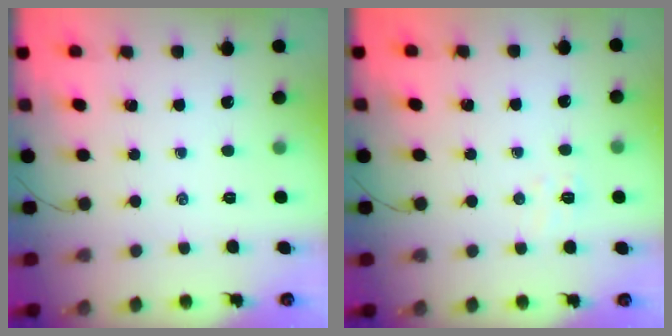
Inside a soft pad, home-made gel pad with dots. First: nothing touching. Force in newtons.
{"total": 4.5, "press": 4.4, "slide": 1.3}